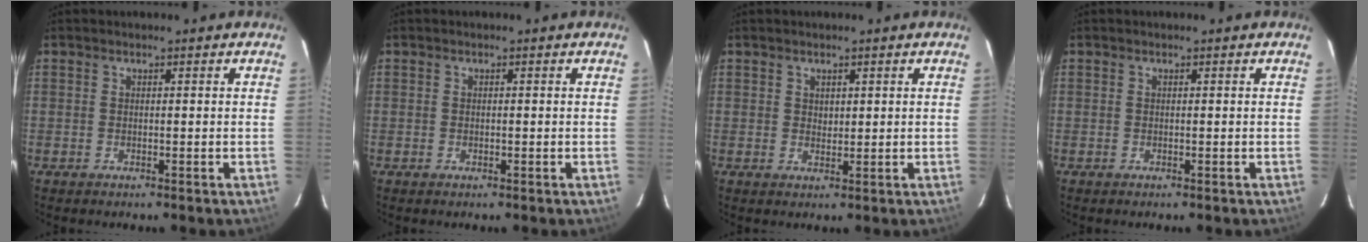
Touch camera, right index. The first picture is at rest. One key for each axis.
{"total": 0.0}
{"total": 1.5, "fx": 0.8, "fy": 1.1, "fz": 0.5, "tx": -0.006, "ty": 0.003, "tz": 0.015}
{"total": 0.0}